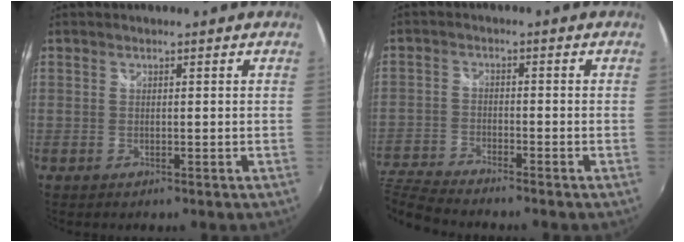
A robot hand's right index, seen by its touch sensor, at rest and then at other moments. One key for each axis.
{"total": 9.1, "fx": -8.4, "fy": 0.9, "fz": 3.3, "tx": -0.097, "ty": -0.024, "tz": -0.165}